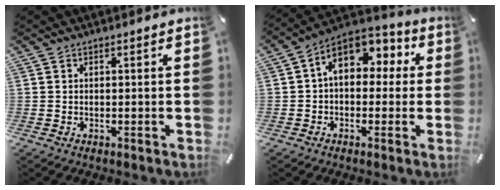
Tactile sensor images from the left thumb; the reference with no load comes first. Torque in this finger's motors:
{"motor_torque": [0.10, 0.74, 0.75, 0.41, 0.19]}